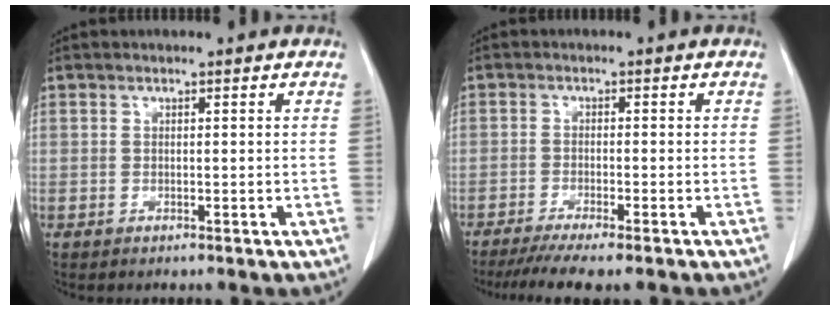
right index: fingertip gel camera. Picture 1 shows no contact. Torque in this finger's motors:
{"motor_torque": [0.64, -0.66, 0.35, 0.07]}